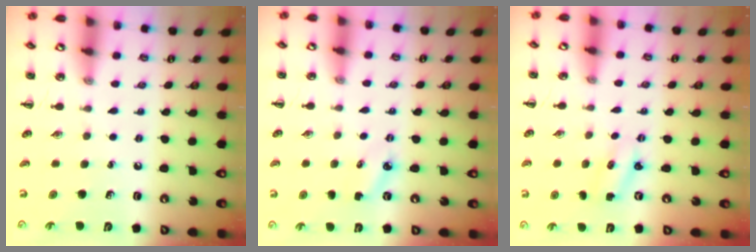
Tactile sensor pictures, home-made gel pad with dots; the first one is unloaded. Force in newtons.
{"total": 3.2, "press": 3.1, "slide": 1.0}
{"total": 2.3, "press": 2.3, "slide": 0.6}